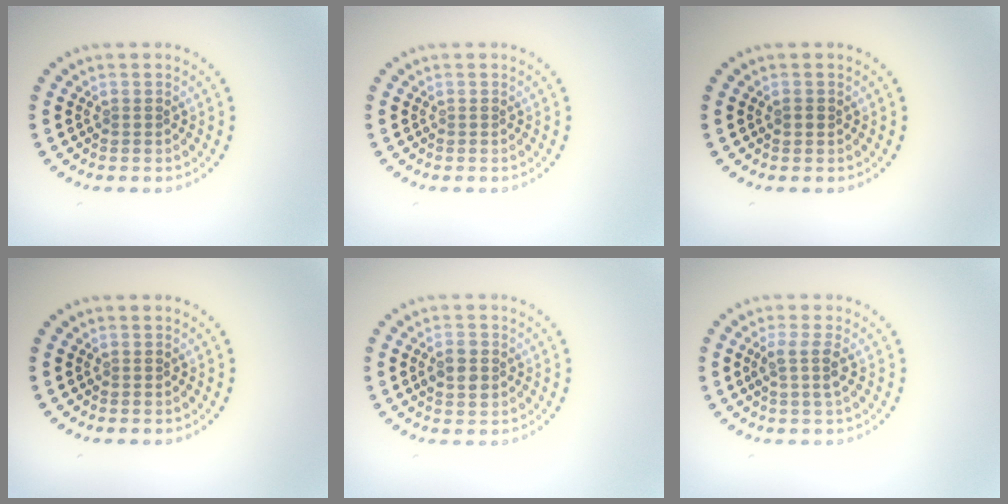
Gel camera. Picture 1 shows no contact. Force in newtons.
{"total": 0.0}
{"total": 0.8, "press": 0.8, "slide": 0.3}
{"total": 0.0}
{"total": 2.2, "press": 2.2, "slide": 0.1}
{"total": 2.0, "press": 1.6, "slide": 1.2}